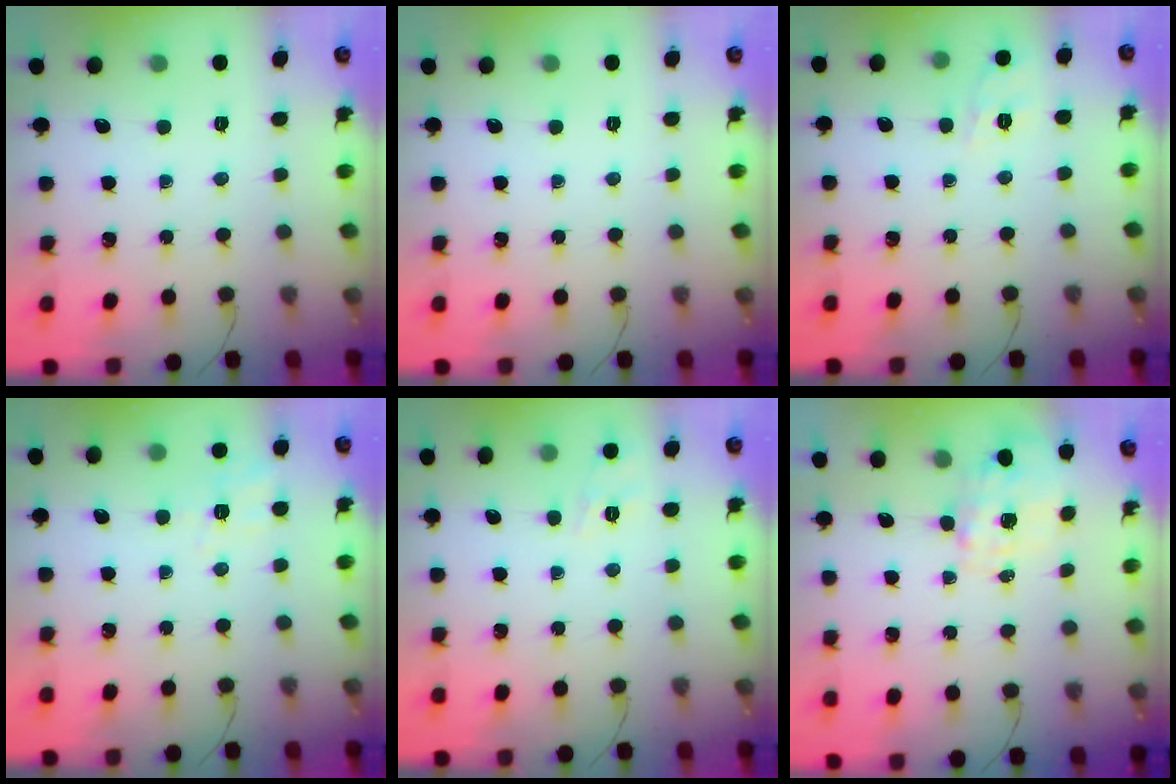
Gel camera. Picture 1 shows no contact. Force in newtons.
{"total": 0.0}
{"total": 1.9, "press": 0.8, "slide": 1.6}
{"total": 2.4, "press": 1.0, "slide": 2.2}
{"total": 2.0, "press": 0.8, "slide": 1.9}
{"total": 7.0, "press": 7.0, "slide": 0.6}